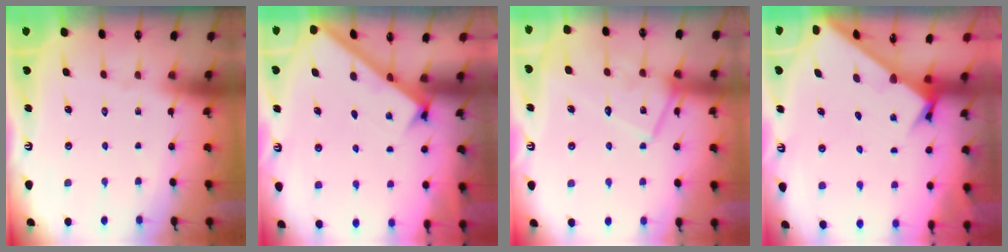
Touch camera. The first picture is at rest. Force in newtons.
{"total": 2.7, "press": 2.7, "slide": 0.4}
{"total": 15.9, "press": 15.9, "slide": 1.3}
{"total": 2.6, "press": 2.5, "slide": 0.3}